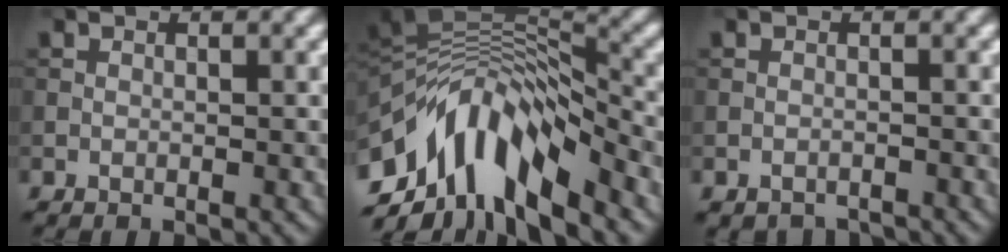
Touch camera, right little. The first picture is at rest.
{"total": 10.4, "force": [-5.2, 4.8, 7.7], "torque": [-0.132, 0.012, -0.091]}
{"total": 2.0, "force": [-2.0, 0.4, 0.2], "torque": [0.000, -0.006, -0.030]}